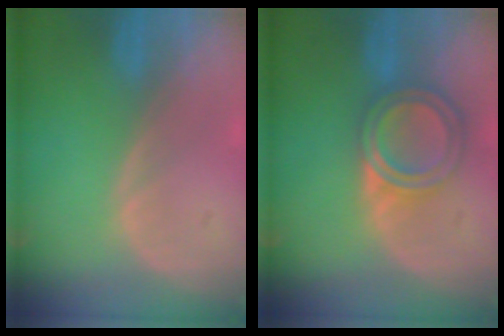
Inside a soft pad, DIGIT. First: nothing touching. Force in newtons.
{"total": 6.6, "press": 5.8, "slide": 3.1}